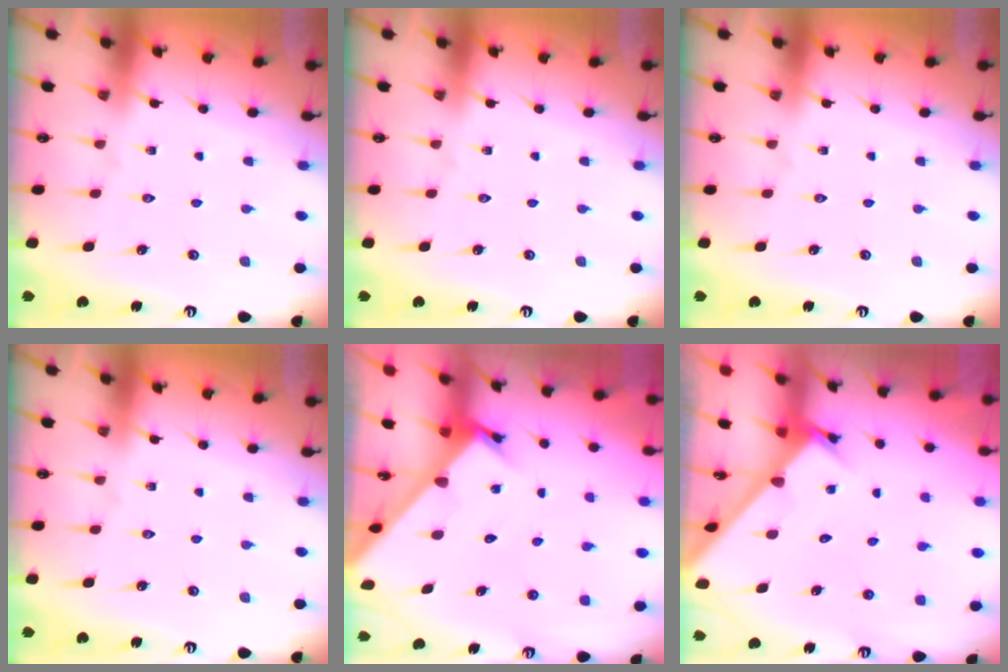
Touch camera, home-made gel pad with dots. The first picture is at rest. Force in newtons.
{"total": 0.0}
{"total": 0.0}
{"total": 0.0}
{"total": 2.2, "press": 2.2, "slide": 0.2}
{"total": 2.4, "press": 2.4, "slide": 0.1}